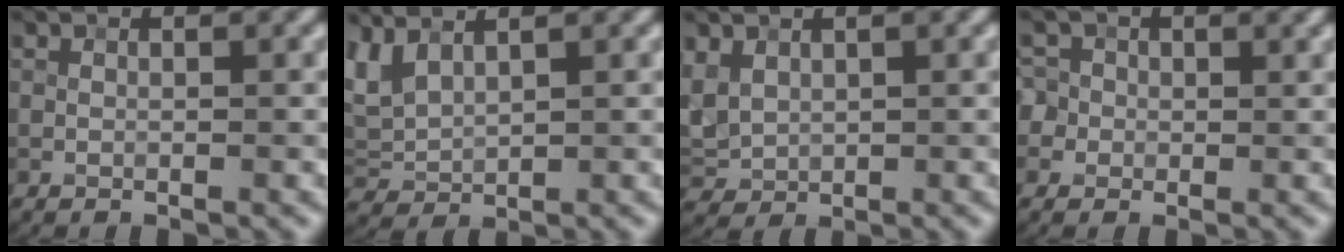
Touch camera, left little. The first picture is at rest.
{"total": 3.0, "force": [1.9, 1.5, 1.8], "torque": [-0.052, 0.008, 0.045]}
{"total": 3.2, "force": [1.3, 2.3, 1.9], "torque": [-0.048, 0.001, 0.027]}
{"total": 3.6, "force": [0.8, 3.2, 1.3], "torque": [-0.002, 0.019, -0.015]}